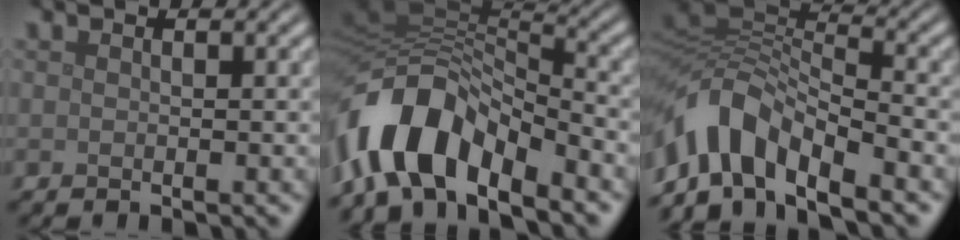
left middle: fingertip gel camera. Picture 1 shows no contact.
{"total": 10.5, "force": [-5.6, 5.3, 7.1], "torque": [-0.129, 0.007, -0.106]}
{"total": 8.0, "force": [-4.8, 3.8, 5.1], "torque": [-0.090, 0.004, -0.099]}